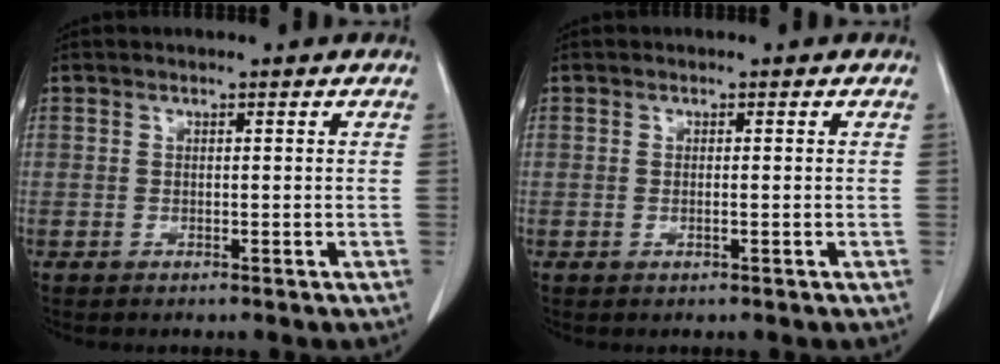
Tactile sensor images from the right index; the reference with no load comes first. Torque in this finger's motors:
{"motor_torque": [-0.07, 0.03, -0.03, 0.01]}